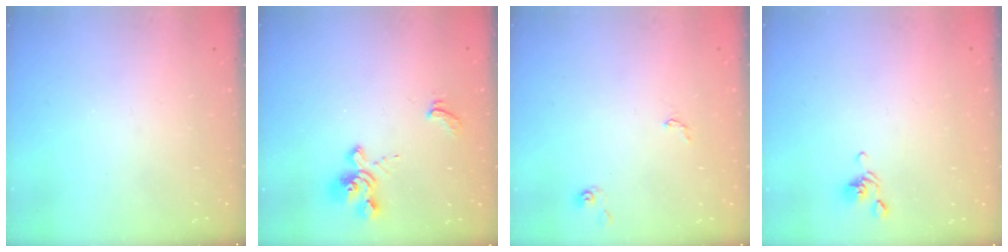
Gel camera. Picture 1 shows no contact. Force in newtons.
{"total": 1.9, "press": 1.1, "slide": 1.5}
{"total": 1.9, "press": 1.9, "slide": 0.2}
{"total": 2.6, "press": 2.6, "slide": 0.5}